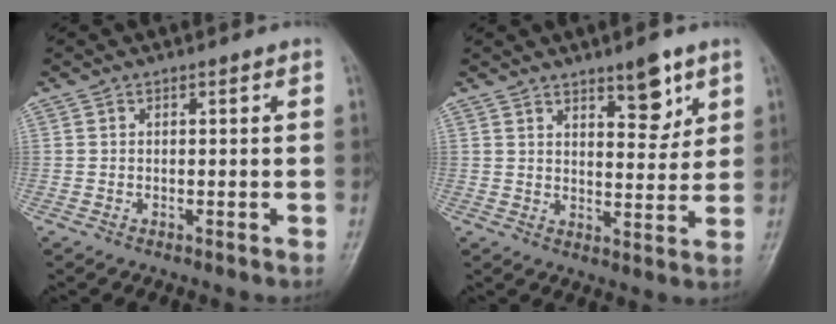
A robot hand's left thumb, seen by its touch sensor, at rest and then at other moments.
{"total": 7.4, "force": [4.6, 2.8, 5.0], "torque": [-0.050, -0.031, 0.067]}